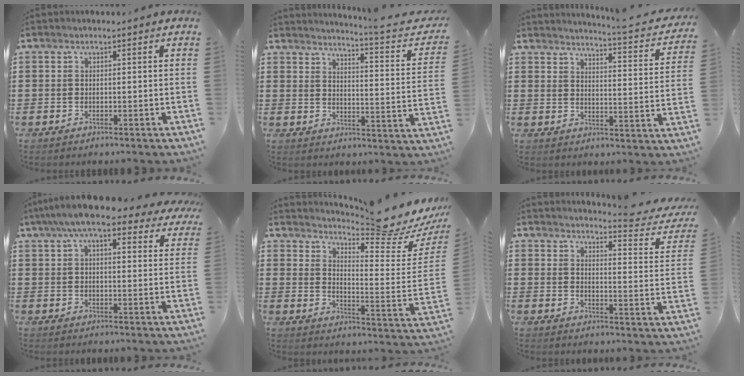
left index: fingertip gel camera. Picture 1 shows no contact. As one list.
[{"total": 4.1, "force": [3.5, -0.7, 2.0], "torque": [-0.042, -0.039, 0.045]}, {"total": 3.7, "force": [3.4, -0.6, 1.5], "torque": [-0.033, -0.037, 0.046]}, {"total": 8.9, "force": [6.8, 2.1, 5.4], "torque": [-0.116, -0.009, 0.122]}, {"total": 7.7, "force": [7.1, -0.9, 2.8], "torque": [-0.056, -0.074, 0.112]}, {"total": 4.8, "force": [4.4, -0.3, 2.0], "torque": [-0.036, -0.033, 0.067]}]